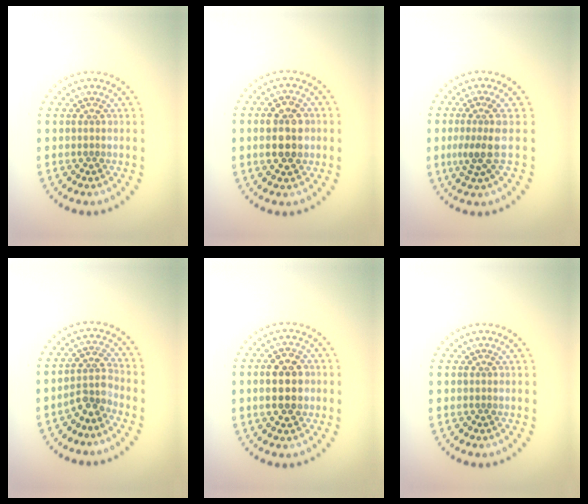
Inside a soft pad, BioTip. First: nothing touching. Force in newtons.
{"total": 4.9, "press": 4.9, "slide": 0.1}
{"total": 2.8, "press": 2.0, "slide": 2.0}
{"total": 2.7, "press": 2.0, "slide": 1.7}
{"total": 4.7, "press": 4.7, "slide": 0.3}
{"total": 0.0}